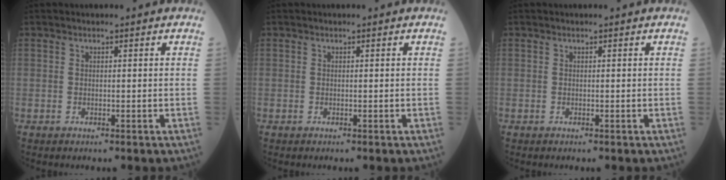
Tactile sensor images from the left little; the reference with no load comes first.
{"total": 0.0}
{"total": 0.0}